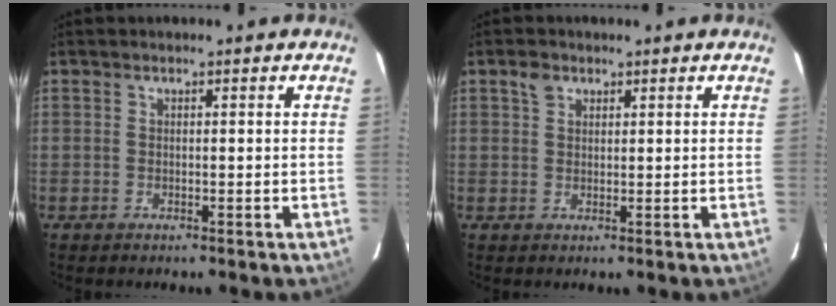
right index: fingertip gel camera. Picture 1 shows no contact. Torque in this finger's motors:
{"motor_torque": [0.02, 0.00, 0.01, 0.02]}